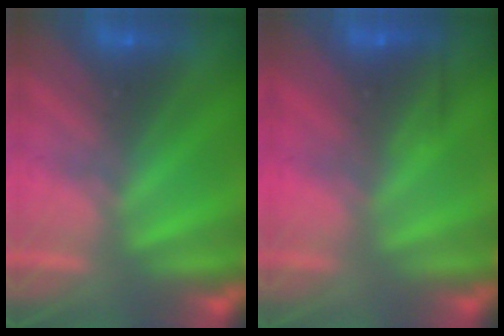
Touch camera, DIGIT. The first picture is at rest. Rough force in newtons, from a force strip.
{"total": 2.5}